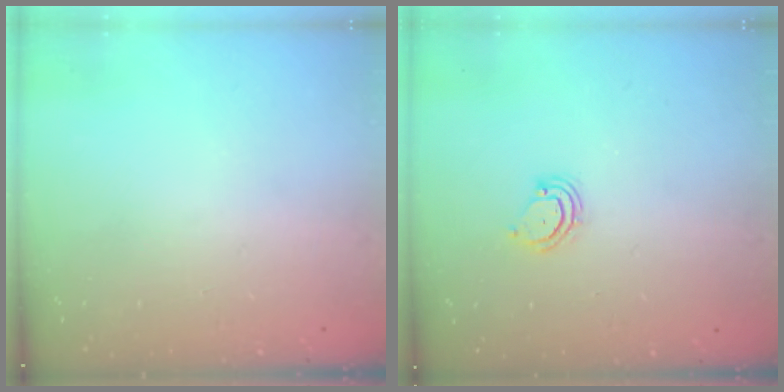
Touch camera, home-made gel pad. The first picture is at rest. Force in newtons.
{"total": 4.6, "press": 4.6, "slide": 0.4}